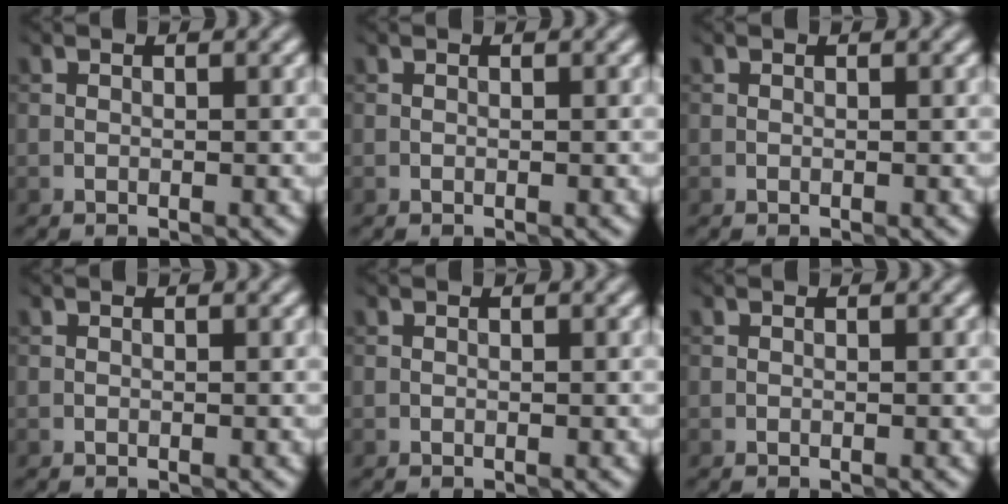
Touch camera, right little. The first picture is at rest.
{"total": 0.0}
{"total": 0.0}
{"total": 0.0}
{"total": 0.0}
{"total": 0.0}